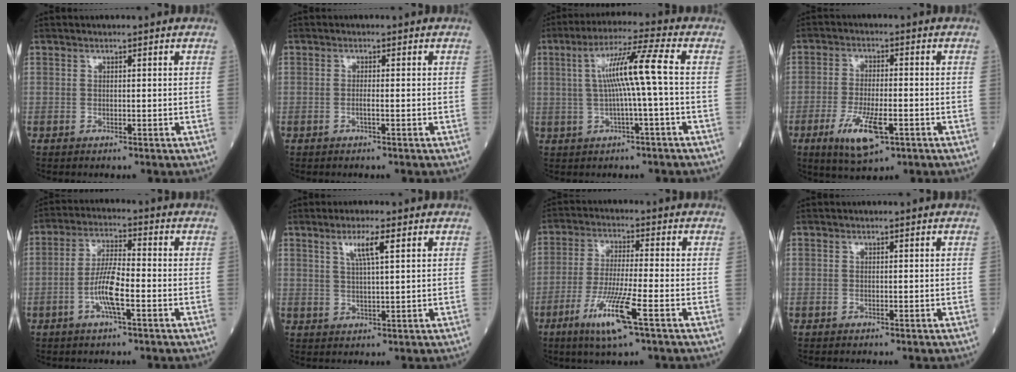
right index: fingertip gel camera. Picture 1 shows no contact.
{"total": 1.0, "force": [-0.4, -0.1, 0.9], "torque": [-0.018, 0.000, -0.008]}
{"total": 8.9, "force": [0.4, -1.1, 8.8], "torque": [-0.162, 0.017, 0.009]}
{"total": 8.3, "force": [-3.7, 2.4, 7.1], "torque": [-0.138, -0.015, -0.058]}
{"total": 7.1, "force": [-2.3, 1.0, 6.6], "torque": [-0.133, 0.002, -0.047]}
{"total": 4.3, "force": [2.1, 0.0, 3.8], "torque": [-0.071, 0.001, 0.039]}
{"total": 9.8, "force": [-4.6, -0.1, 8.6], "torque": [-0.173, -0.020, -0.087]}
{"total": 0.0}